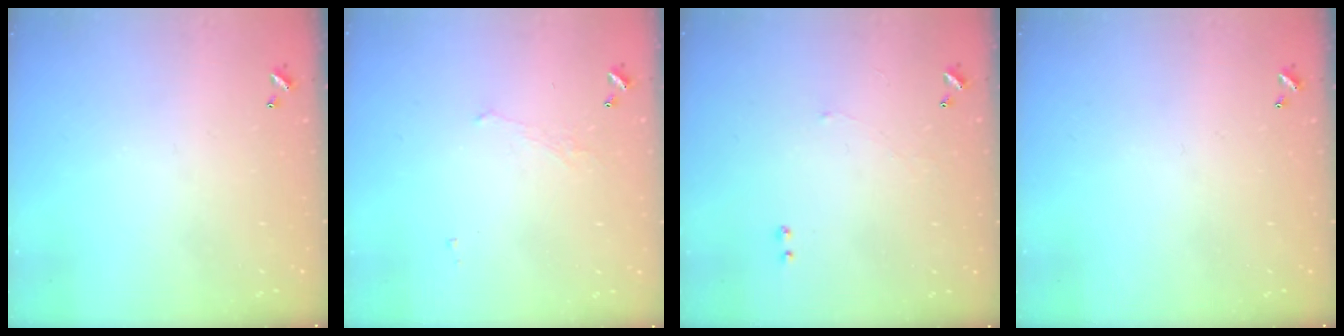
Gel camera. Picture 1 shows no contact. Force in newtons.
{"total": 1.1, "press": 0.8, "slide": 0.7}
{"total": 1.2, "press": 1.0, "slide": 0.6}
{"total": 0.0}